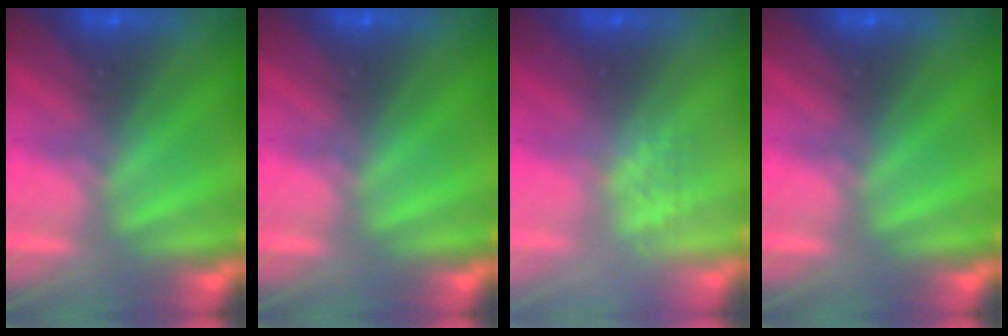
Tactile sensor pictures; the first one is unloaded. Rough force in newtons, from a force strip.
{"total": 0.0}
{"total": 2.8}
{"total": 0.0}